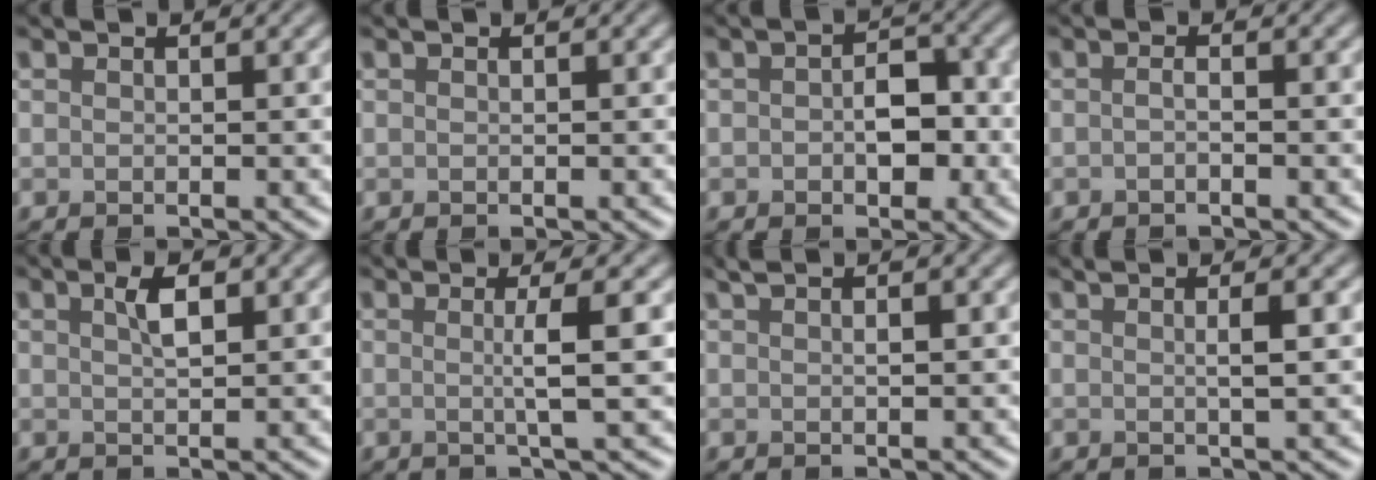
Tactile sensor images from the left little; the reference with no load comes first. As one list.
[{"total": 0.0}, {"total": 3.6, "force": [-0.4, 2.4, 2.7], "torque": [-0.036, -0.002, -0.009]}, {"total": 0.5, "force": [-0.4, 0.0, 0.4], "torque": [-0.010, -0.001, -0.007]}, {"total": 1.6, "force": [0.9, 0.4, 1.3], "torque": [-0.024, 0.003, 0.015]}, {"total": 3.3, "force": [0.2, 0.5, 3.2], "torque": [-0.054, 0.001, -0.006]}, {"total": 1.1, "force": [0.6, 0.2, 0.9], "torque": [-0.018, 0.003, 0.012]}, {"total": 2.3, "force": [0.5, 0.6, 2.1], "torque": [-0.030, 0.005, -0.002]}]